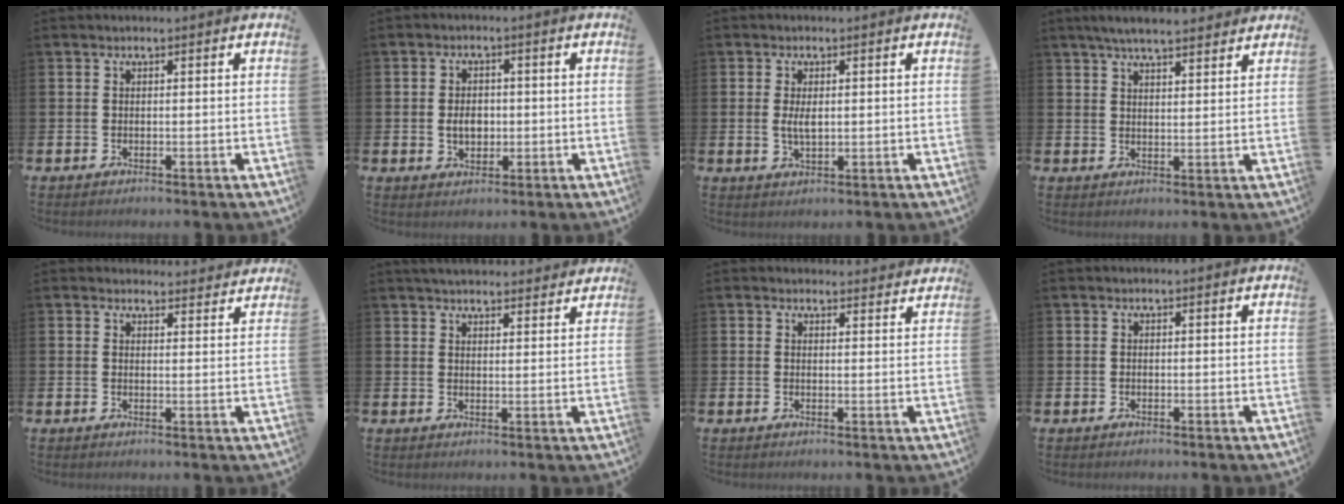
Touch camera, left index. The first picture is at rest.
{"total": 3.2, "force": [-0.1, 2.4, 2.2], "torque": [-0.027, 0.001, -0.009]}
{"total": 2.7, "force": [0.4, 1.2, 2.4], "torque": [-0.039, -0.001, 0.003]}
{"total": 4.8, "force": [4.4, 0.6, 1.7], "torque": [-0.043, -0.012, 0.080]}
{"total": 2.2, "force": [2.1, 0.5, -0.2], "torque": [0.005, -0.014, 0.037]}
{"total": 3.5, "force": [3.4, 0.6, 0.5], "torque": [-0.017, -0.012, 0.064]}
{"total": 1.5, "force": [1.4, 0.3, -0.1], "torque": [0.007, -0.008, 0.025]}
{"total": 0.0}